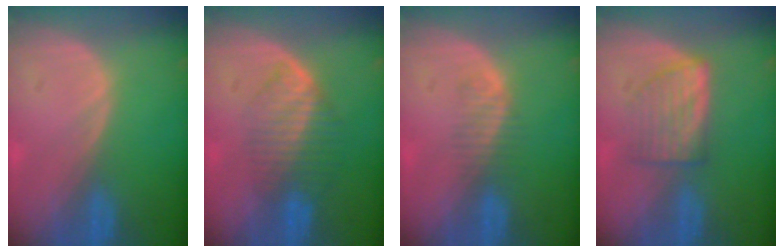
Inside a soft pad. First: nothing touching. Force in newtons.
{"total": 6.7, "press": 6.0, "slide": 2.9}
{"total": 2.2, "press": 2.0, "slide": 0.9}
{"total": 5.2, "press": 5.2, "slide": 0.3}